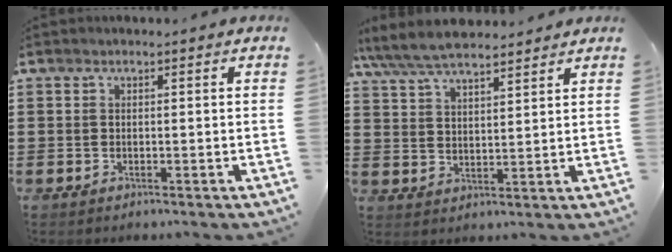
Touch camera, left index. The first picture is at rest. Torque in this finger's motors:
{"motor_torque": [1.25, -0.90, 0.73, 0.10]}